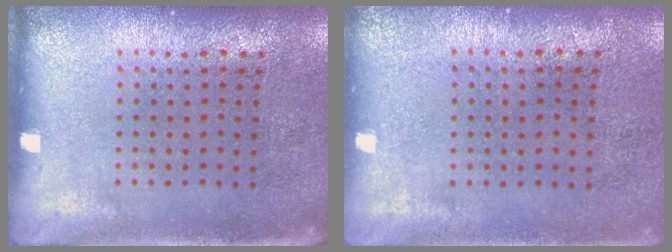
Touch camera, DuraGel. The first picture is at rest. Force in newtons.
{"total": 0.0}